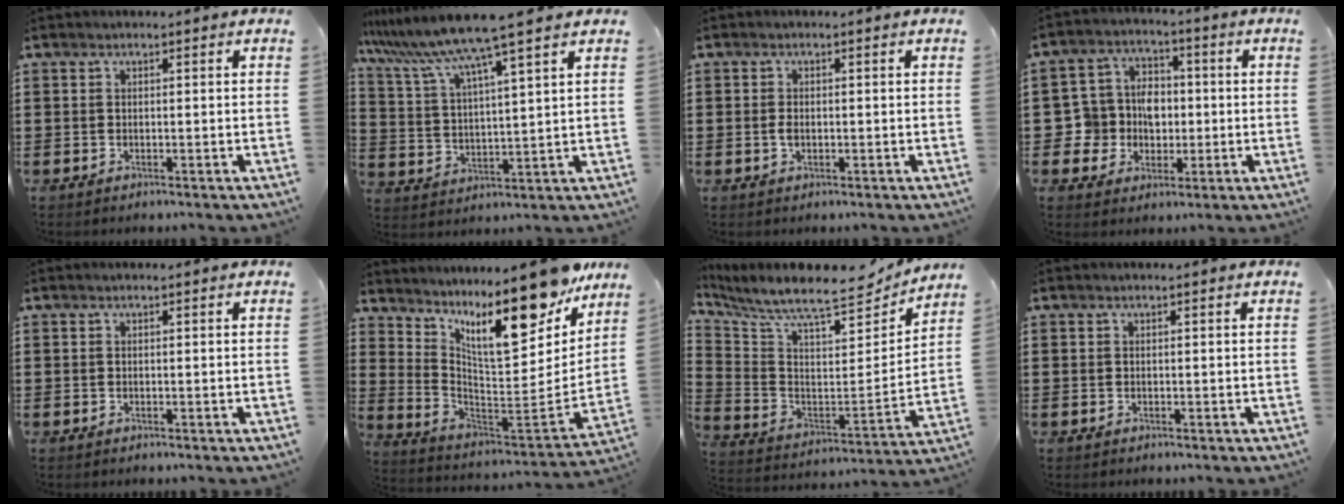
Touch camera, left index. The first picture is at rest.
{"total": 9.5, "force": [7.9, -1.1, 5.2], "torque": [-0.129, -0.048, 0.130]}
{"total": 1.6, "force": [-0.1, 0.8, 1.4], "torque": [-0.035, 0.000, -0.006]}
{"total": 7.0, "force": [-0.1, 6.7, 2.0], "torque": [-0.081, 0.010, -0.002]}
{"total": 0.0}
{"total": 14.6, "force": [10.6, 3.1, 9.5], "torque": [-0.171, -0.081, 0.175]}
{"total": 9.0, "force": [7.8, 1.2, 4.2], "torque": [-0.118, -0.065, 0.130]}
{"total": 0.0}